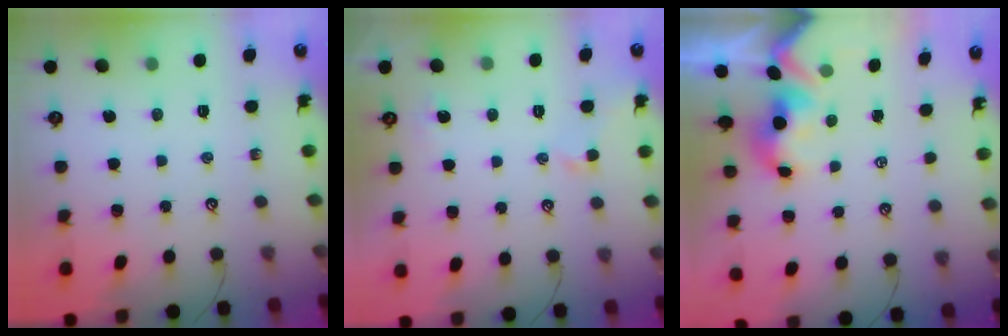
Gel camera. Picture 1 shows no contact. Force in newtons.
{"total": 2.3, "press": 2.2, "slide": 0.7}
{"total": 1.7, "press": 1.5, "slide": 0.7}